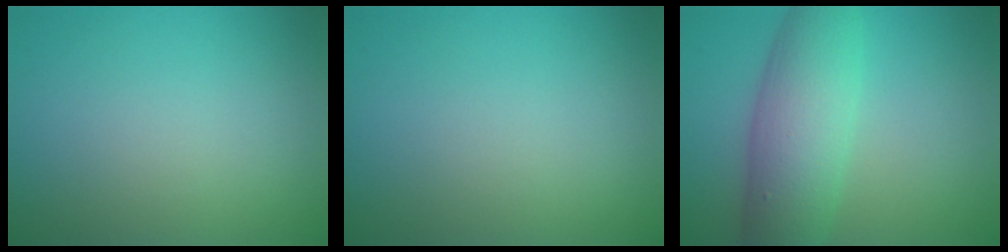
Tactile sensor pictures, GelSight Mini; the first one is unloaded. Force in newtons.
{"total": 0.0}
{"total": 7.5, "press": 7.5, "slide": 0.2}